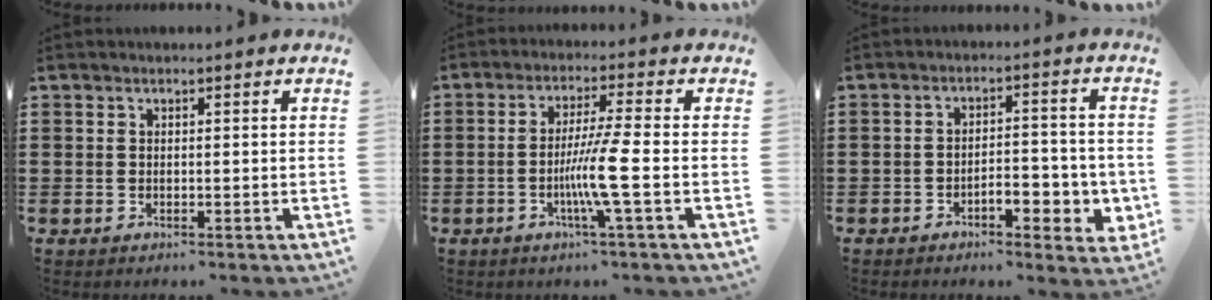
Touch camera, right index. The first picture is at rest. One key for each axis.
{"total": 6.9, "fx": -2.1, "fy": -0.9, "fz": 6.6, "tx": -0.124, "ty": -0.019, "tz": -0.043}
{"total": 5.2, "fx": -2.5, "fy": 2.4, "fz": 3.9, "tx": -0.049, "ty": 0.004, "tz": -0.049}